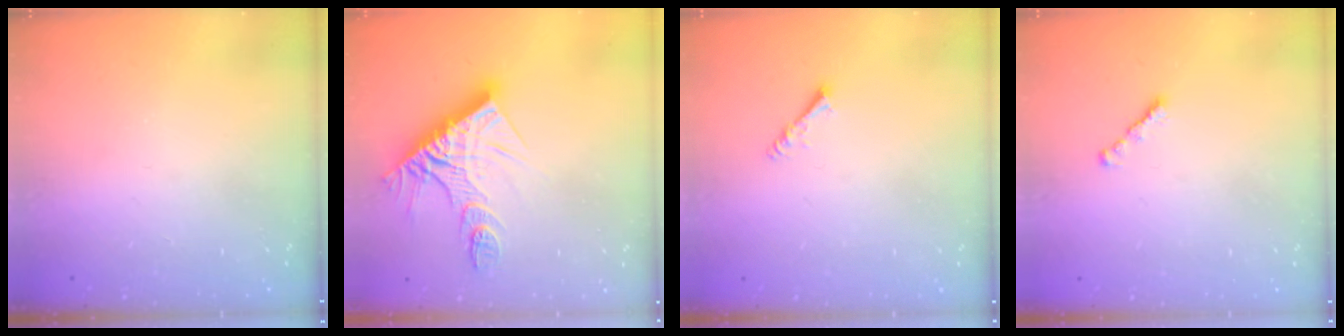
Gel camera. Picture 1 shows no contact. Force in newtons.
{"total": 15.4, "press": 15.3, "slide": 1.2}
{"total": 1.4, "press": 1.3, "slide": 0.3}
{"total": 1.8, "press": 1.7, "slide": 0.6}